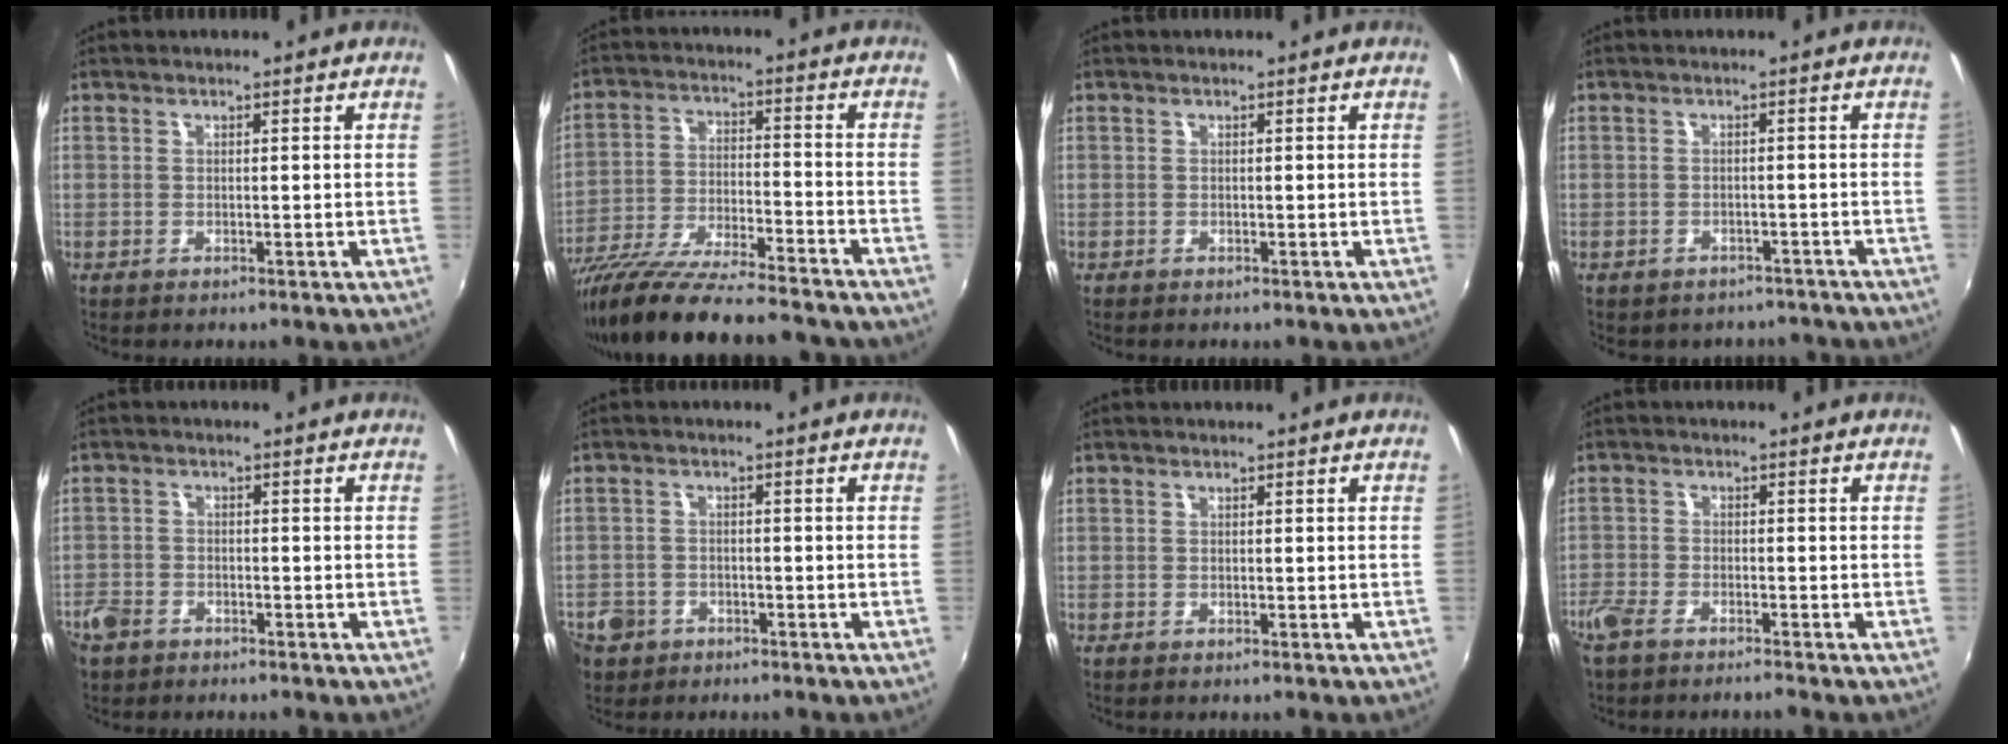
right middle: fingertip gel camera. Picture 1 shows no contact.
{"total": 21.7, "force": [-18.5, 3.0, 10.9], "torque": [-0.209, -0.057, -0.297]}
{"total": 0.0}
{"total": 6.9, "force": [-5.8, 3.3, 1.8], "torque": [-0.039, -0.008, -0.066]}
{"total": 5.5, "force": [-3.7, 3.6, 1.9], "torque": [-0.055, -0.002, -0.068]}
{"total": 6.6, "force": [-3.4, 5.3, 1.9], "torque": [-0.067, 0.004, -0.055]}
{"total": 0.0}
{"total": 5.1, "force": [-4.2, 1.3, 2.6], "torque": [-0.074, -0.014, -0.084]}